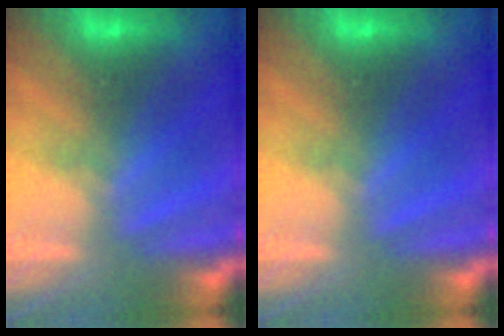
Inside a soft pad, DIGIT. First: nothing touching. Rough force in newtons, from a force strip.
{"total": 0.0}